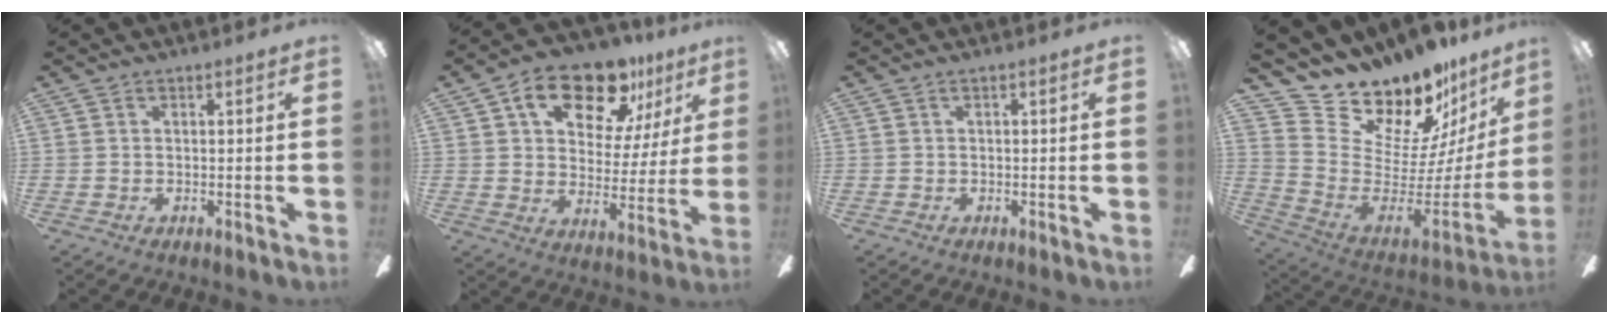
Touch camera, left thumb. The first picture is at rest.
{"total": 17.6, "force": [11.0, 8.9, 10.4], "torque": [-0.159, -0.050, 0.186]}
{"total": 0.0}
{"total": 16.0, "force": [15.1, 4.9, 1.9], "torque": [-0.042, -0.155, 0.278]}